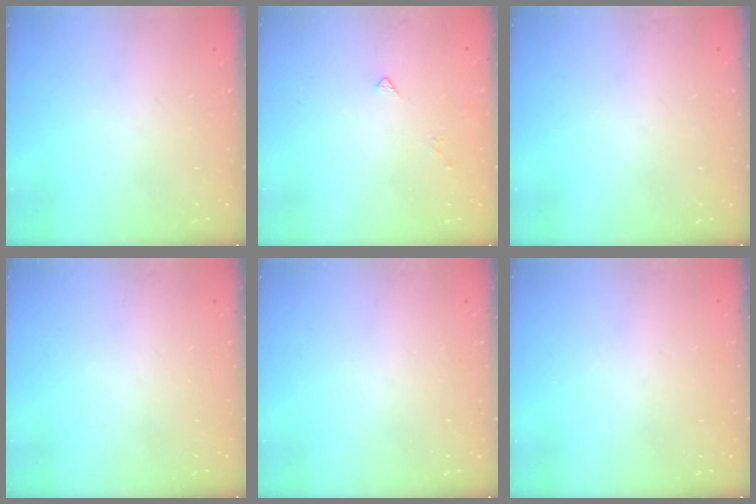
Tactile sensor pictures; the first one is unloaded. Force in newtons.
{"total": 3.4, "press": 3.4, "slide": 0.6}
{"total": 0.0}
{"total": 0.0}
{"total": 0.0}
{"total": 0.0}